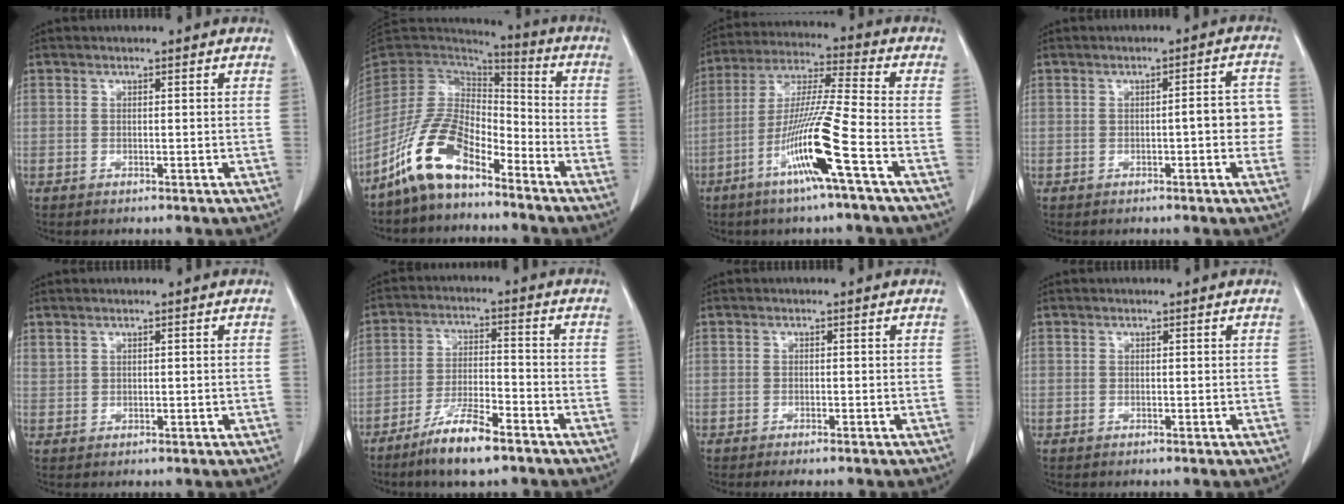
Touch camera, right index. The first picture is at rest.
{"total": 12.3, "force": [-8.5, 4.7, 7.6], "torque": [-0.164, 0.016, -0.168]}
{"total": 13.1, "force": [-5.7, -1.3, 11.8], "torque": [-0.231, -0.009, -0.112]}
{"total": 5.9, "force": [-0.8, 1.2, 5.7], "torque": [-0.060, 0.019, -0.014]}
{"total": 1.0, "force": [0.8, 0.4, 0.4], "torque": [-0.013, 0.009, 0.024]}
{"total": 9.0, "force": [-6.4, 1.4, 6.2], "torque": [-0.120, -0.014, -0.117]}
{"total": 1.6, "force": [-1.3, 0.1, 0.8], "torque": [-0.011, -0.004, -0.017]}
{"total": 0.0}